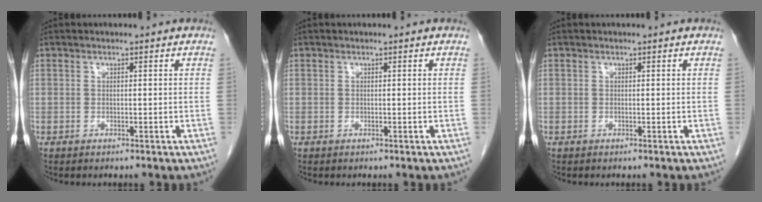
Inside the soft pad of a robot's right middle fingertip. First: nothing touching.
{"total": 0.0}
{"total": 0.0}